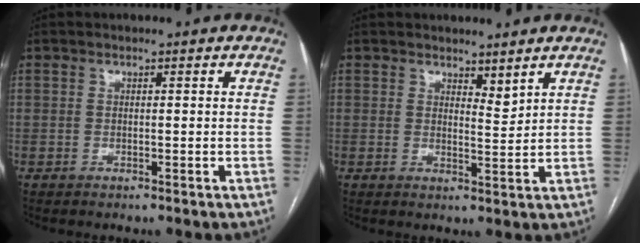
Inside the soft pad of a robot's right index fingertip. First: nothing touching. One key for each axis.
{"total": 2.6, "fx": 2.3, "fy": 0.7, "fz": 1.0, "tx": -0.017, "ty": -0.011, "tz": 0.041}